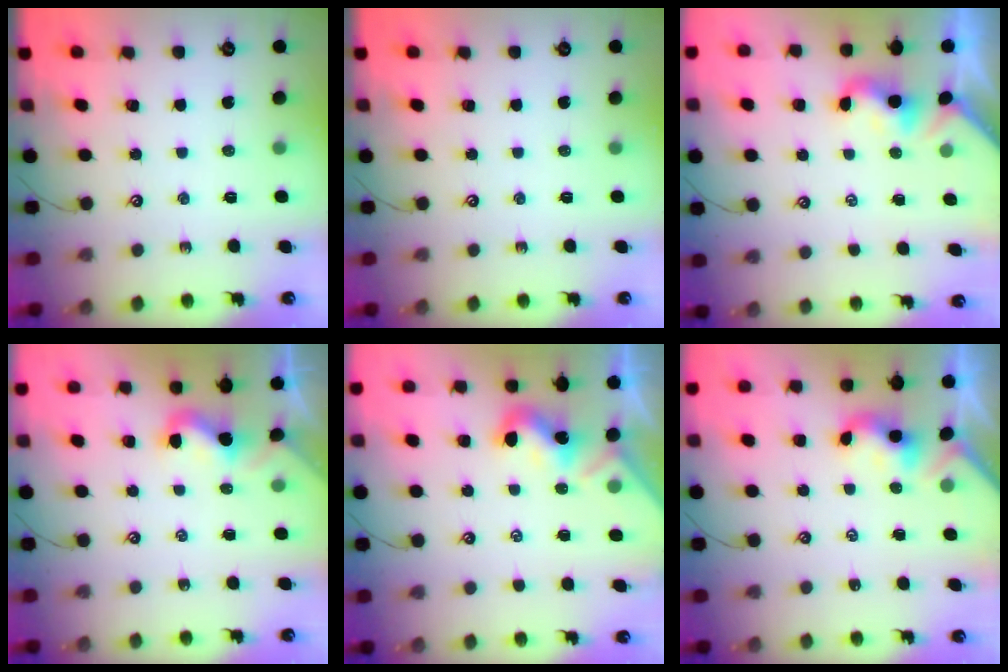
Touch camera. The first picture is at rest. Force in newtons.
{"total": 0.0}
{"total": 2.2, "press": 2.1, "slide": 0.5}
{"total": 2.2, "press": 2.2, "slide": 0.4}
{"total": 1.8, "press": 1.8, "slide": 0.5}
{"total": 2.4, "press": 2.4, "slide": 0.2}